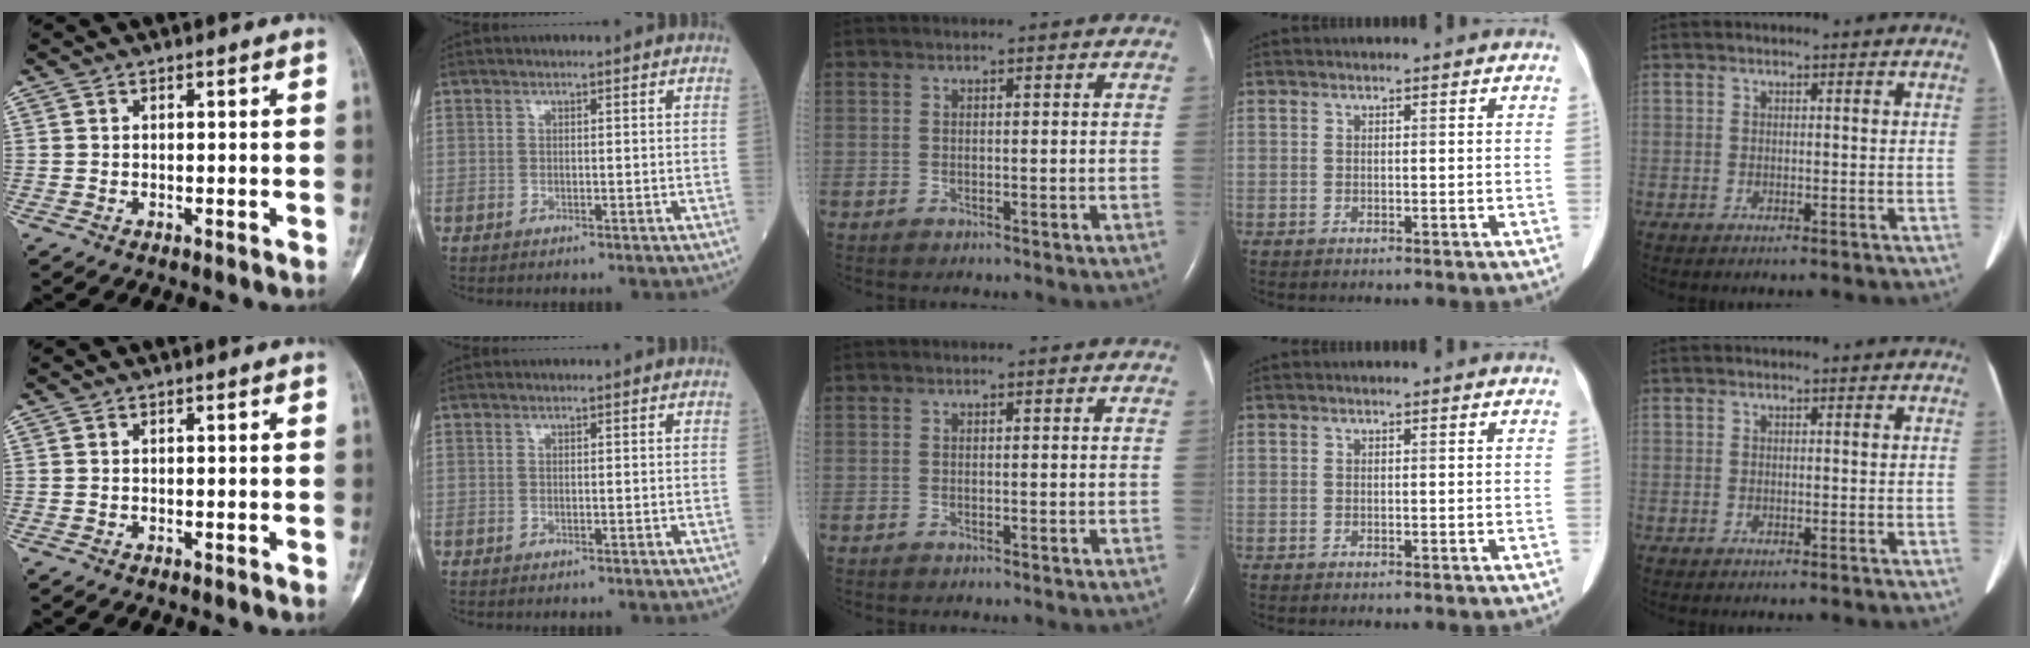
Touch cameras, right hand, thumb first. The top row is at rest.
{}